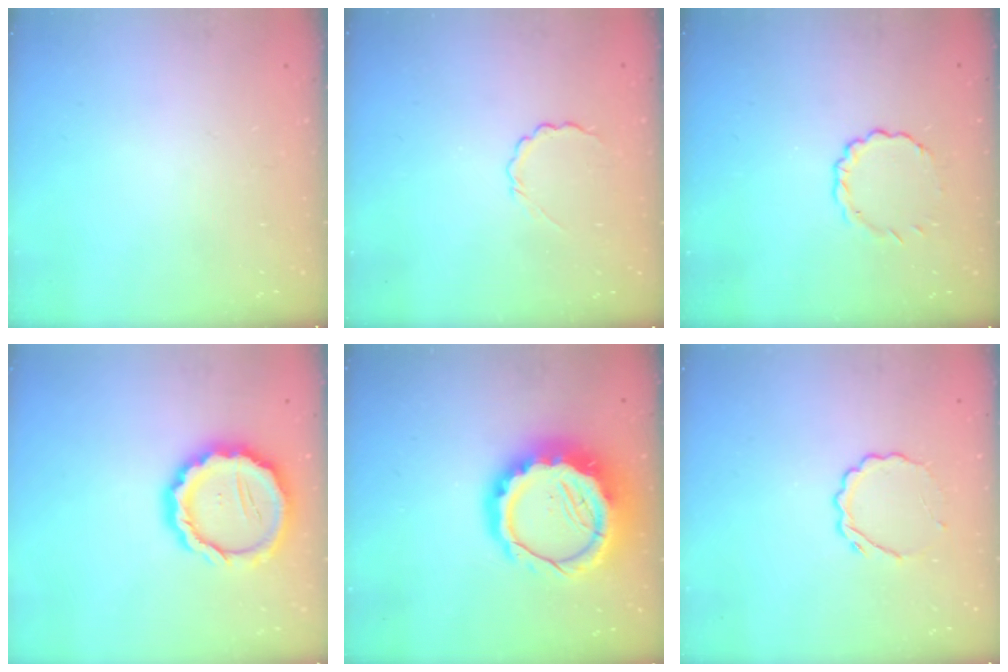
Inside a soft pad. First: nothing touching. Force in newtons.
{"total": 3.8, "press": 3.6, "slide": 1.1}
{"total": 2.8, "press": 2.7, "slide": 0.9}
{"total": 15.3, "press": 15.0, "slide": 2.9}
{"total": 16.2, "press": 15.8, "slide": 3.5}
{"total": 5.1, "press": 5.0, "slide": 1.0}